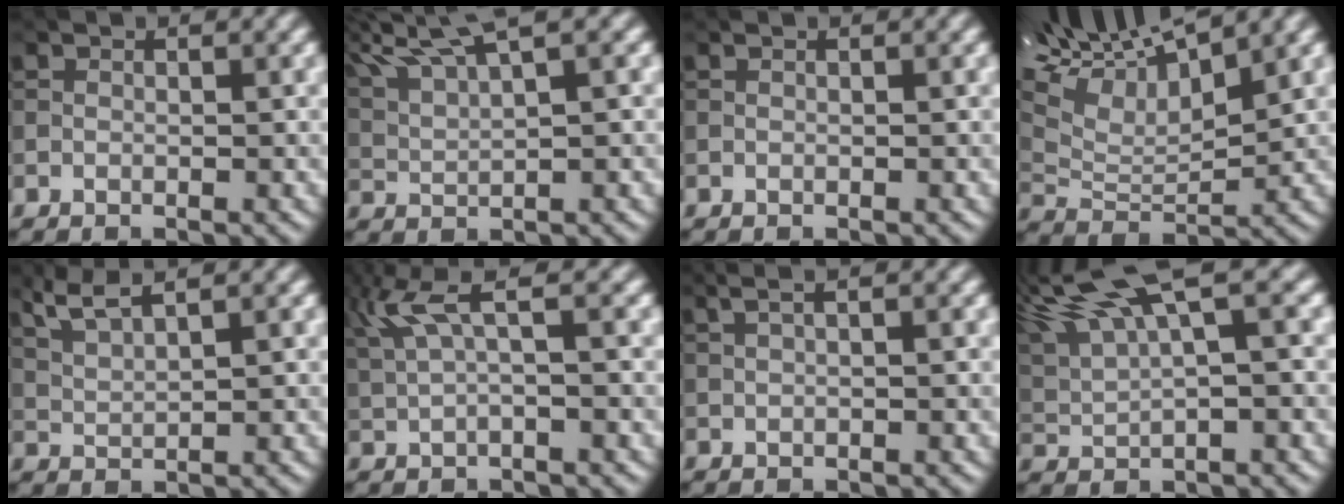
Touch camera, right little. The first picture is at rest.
{"total": 5.4, "force": [3.9, 1.0, 3.7], "torque": [-0.082, 0.015, 0.073]}
{"total": 0.0}
{"total": 10.6, "force": [7.5, 3.6, 6.5], "torque": [-0.141, 0.021, 0.130]}
{"total": 3.3, "force": [2.4, 0.6, 2.2], "torque": [-0.046, 0.008, 0.053]}
{"total": 3.8, "force": [1.5, 0.7, 3.4], "torque": [-0.080, 0.011, 0.034]}
{"total": 3.1, "force": [1.5, 1.4, 2.3], "torque": [-0.024, 0.020, 0.001]}
{"total": 8.5, "force": [5.4, 2.0, 6.3], "torque": [-0.130, 0.027, 0.099]}